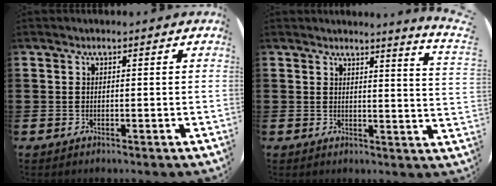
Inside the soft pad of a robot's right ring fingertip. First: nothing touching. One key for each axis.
{"total": 2.6, "fx": 2.2, "fy": -1.1, "fz": 0.6, "tx": -0.016, "ty": -0.024, "tz": 0.036}